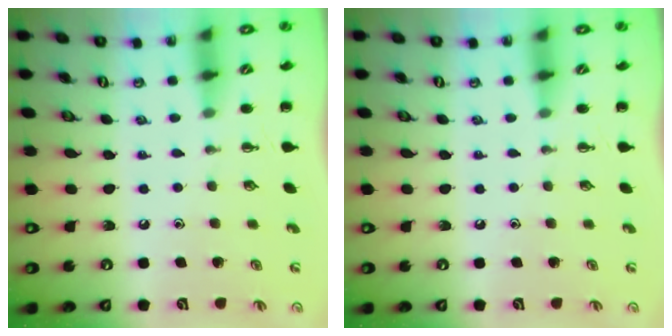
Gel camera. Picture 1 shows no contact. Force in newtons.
{"total": 0.0}